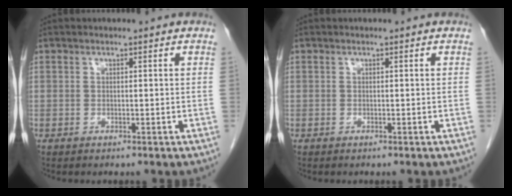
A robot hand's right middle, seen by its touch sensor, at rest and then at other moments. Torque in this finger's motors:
{"motor_torque": [0.85, -0.59, 0.03, -0.03]}